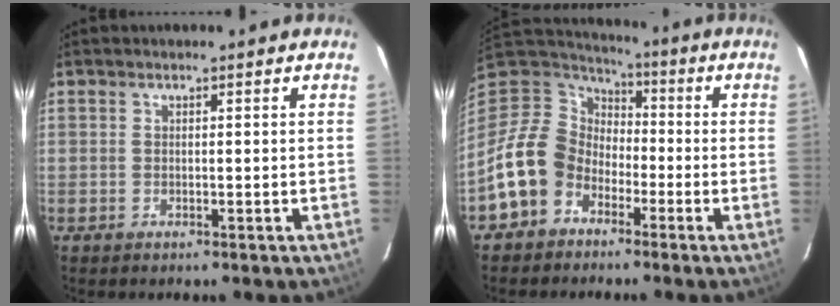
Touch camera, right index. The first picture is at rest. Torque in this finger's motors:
{"motor_torque": [0.10, 0.08, -0.10, -0.21]}